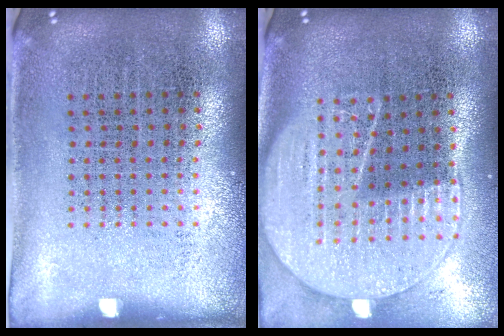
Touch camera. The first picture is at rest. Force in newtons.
{"total": 2.0, "press": 1.8, "slide": 0.9}